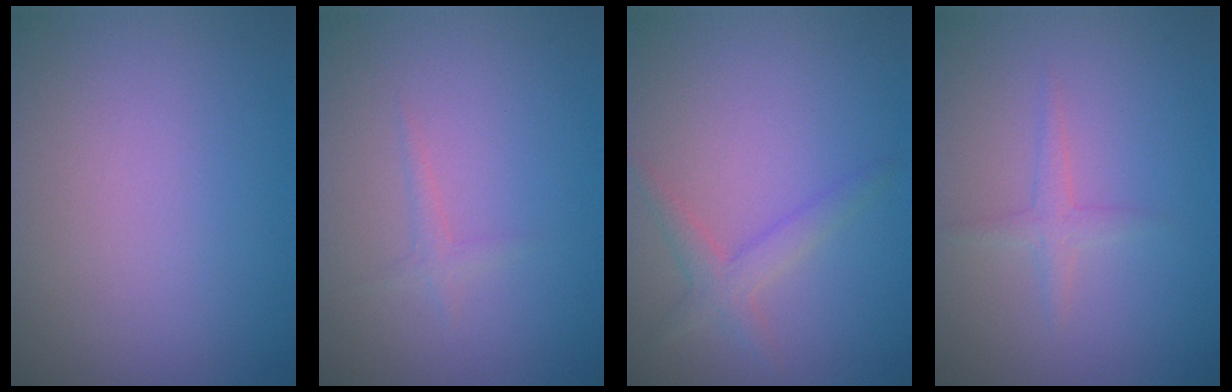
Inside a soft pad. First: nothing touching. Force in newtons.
{"total": 0.8, "press": 0.8, "slide": 0.1}
{"total": 2.2, "press": 2.2, "slide": 0.1}
{"total": 1.4, "press": 1.4, "slide": 0.0}